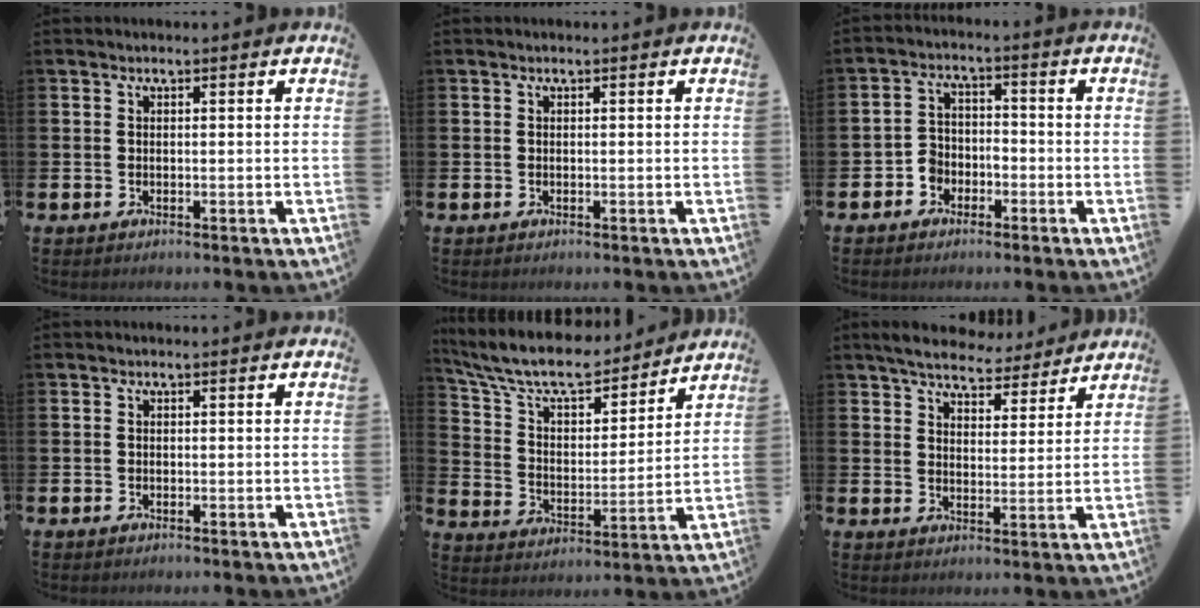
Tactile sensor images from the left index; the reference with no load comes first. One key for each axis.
{"total": 0.0}
{"total": 3.3, "fx": -2.5, "fy": 2.2, "fz": 0.5, "tx": -0.018, "ty": 0.003, "tz": -0.055}
{"total": 0.0}
{"total": 9.7, "fx": 8.7, "fy": 2.5, "fz": 3.4, "tx": -0.096, "ty": -0.060, "tz": 0.149}
{"total": 6.3, "fx": 5.9, "fy": 1.6, "fz": 1.2, "tx": -0.030, "ty": -0.037, "tz": 0.102}